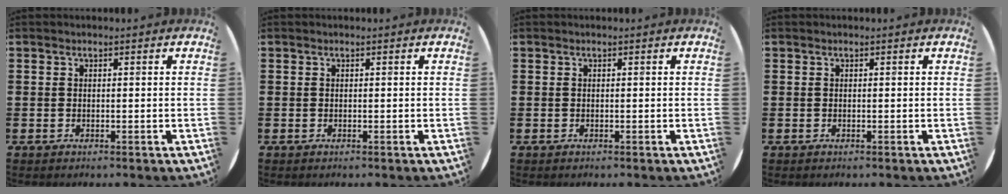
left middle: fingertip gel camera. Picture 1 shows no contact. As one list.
[{"total": 0.0}, {"total": 0.0}, {"total": 0.0}]